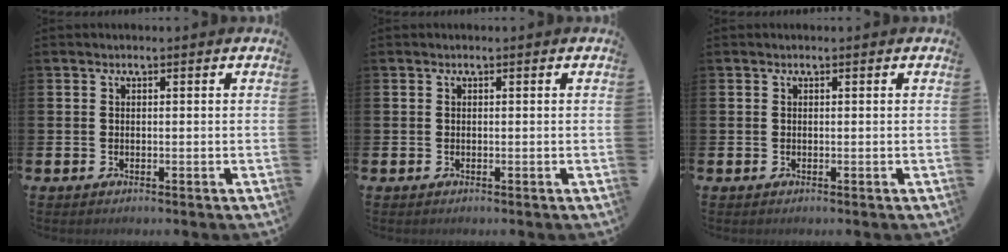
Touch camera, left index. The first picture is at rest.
{"total": 0.0}
{"total": 0.0}